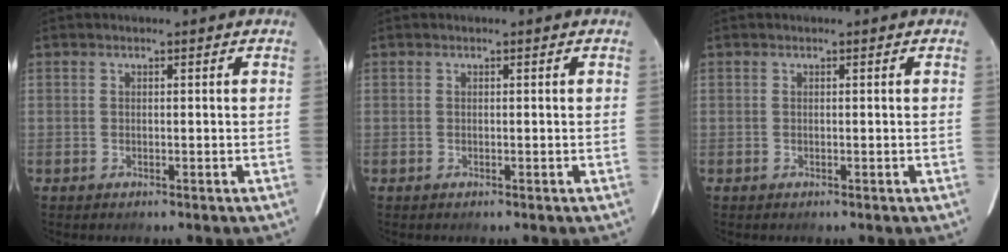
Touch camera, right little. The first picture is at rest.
{"total": 0.0}
{"total": 0.0}